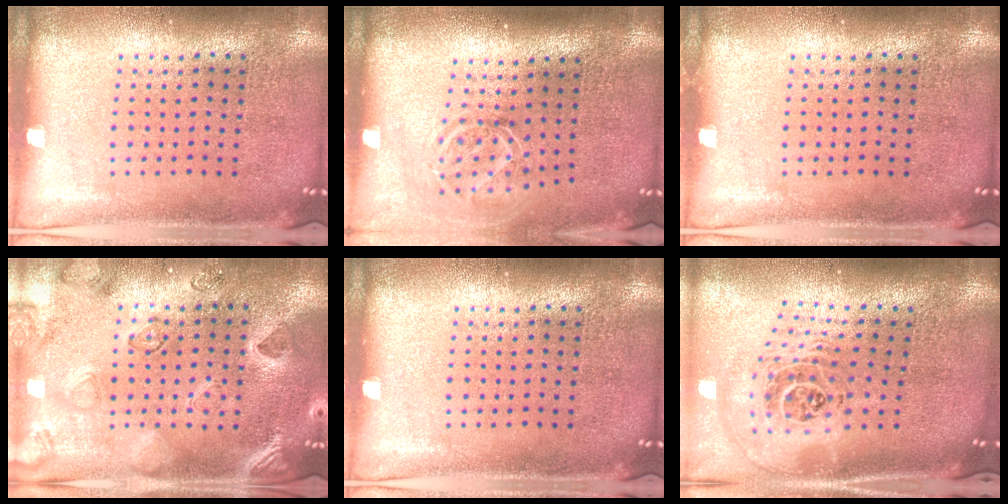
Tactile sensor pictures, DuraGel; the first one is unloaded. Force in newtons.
{"total": 1.7, "press": 1.1, "slide": 1.3}
{"total": 0.0}
{"total": 2.3, "press": 2.1, "slide": 1.0}
{"total": 0.0}
{"total": 2.5, "press": 1.8, "slide": 1.8}